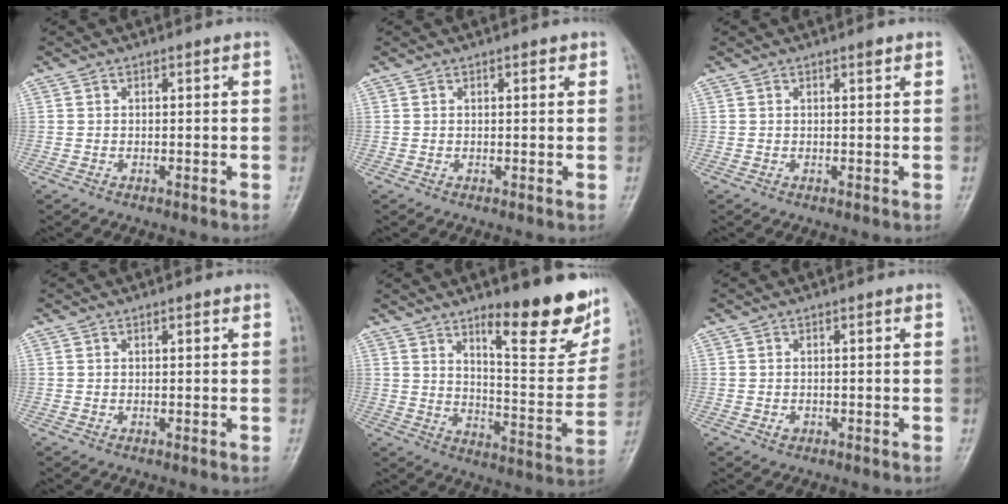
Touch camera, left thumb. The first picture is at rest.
{"total": 1.1, "force": [0.7, 0.5, 0.8], "torque": [-0.007, -0.001, 0.007]}
{"total": 1.1, "force": [0.7, 0.3, 0.8], "torque": [-0.012, -0.003, 0.011]}
{"total": 0.7, "force": [0.4, 0.2, 0.5], "torque": [-0.009, -0.001, 0.005]}
{"total": 18.7, "force": [11.9, 5.2, 13.5], "torque": [-0.134, -0.084, 0.177]}
{"total": 0.9, "force": [-0.2, 0.7, 0.5], "torque": [-0.003, 0.000, -0.003]}